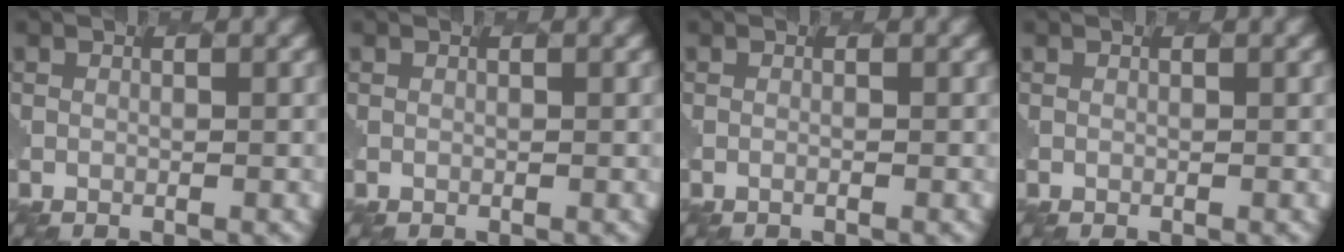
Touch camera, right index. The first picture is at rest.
{"total": 0.0}
{"total": 0.0}
{"total": 0.0}